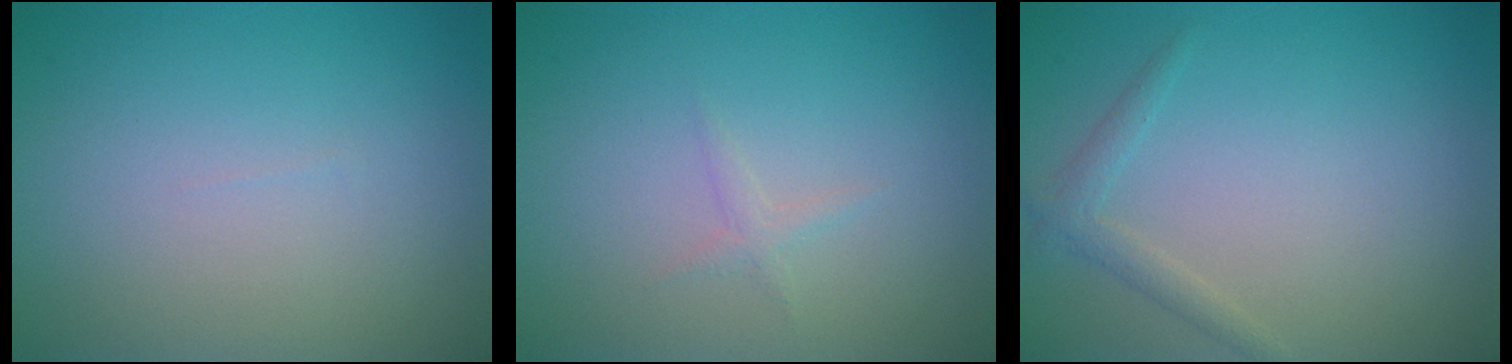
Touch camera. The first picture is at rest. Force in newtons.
{"total": 0.7, "press": 0.7, "slide": 0.0}
{"total": 1.4, "press": 1.4, "slide": 0.1}